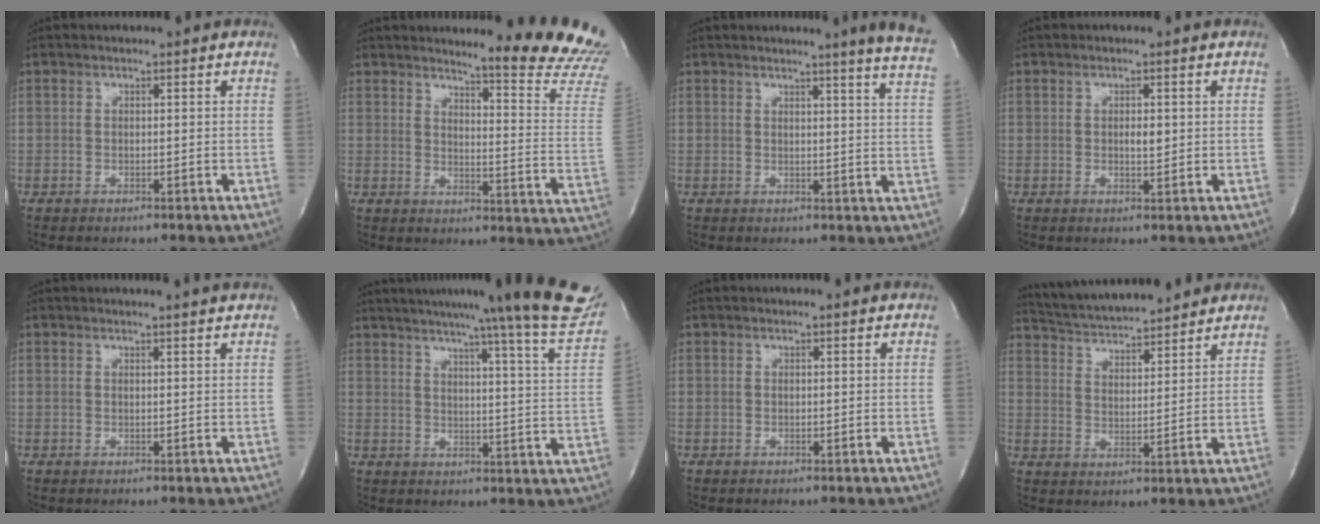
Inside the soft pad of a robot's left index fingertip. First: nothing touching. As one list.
[{"total": 16.1, "force": [15.4, -1.2, 4.4], "torque": [-0.059, -0.153, 0.162]}, {"total": 9.5, "force": [8.1, -1.7, 4.6], "torque": [-0.055, -0.064, 0.068]}, {"total": 1.9, "force": [0.2, 0.7, 1.8], "torque": [-0.031, -0.001, 0.006]}, {"total": 3.2, "force": [2.9, -0.8, 1.1], "torque": [-0.018, -0.001, 0.029]}, {"total": 25.4, "force": [22.3, -1.5, 12.1], "torque": [-0.177, -0.075, 0.269]}, {"total": 0.6, "force": [0.5, -0.1, 0.2], "torque": [-0.007, -0.002, 0.011]}, {"total": 13.5, "force": [12.6, 1.2, 4.6], "torque": [-0.086, 0.019, 0.201]}]